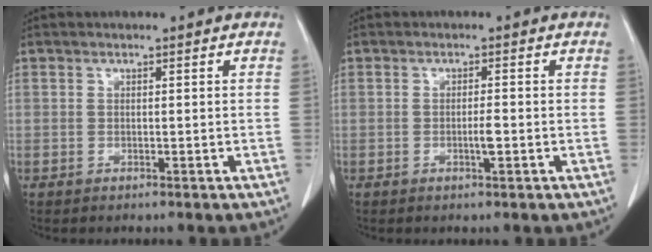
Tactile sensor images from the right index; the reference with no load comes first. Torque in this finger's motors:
{"motor_torque": [0.19, 0.13, 0.12, 0.02]}